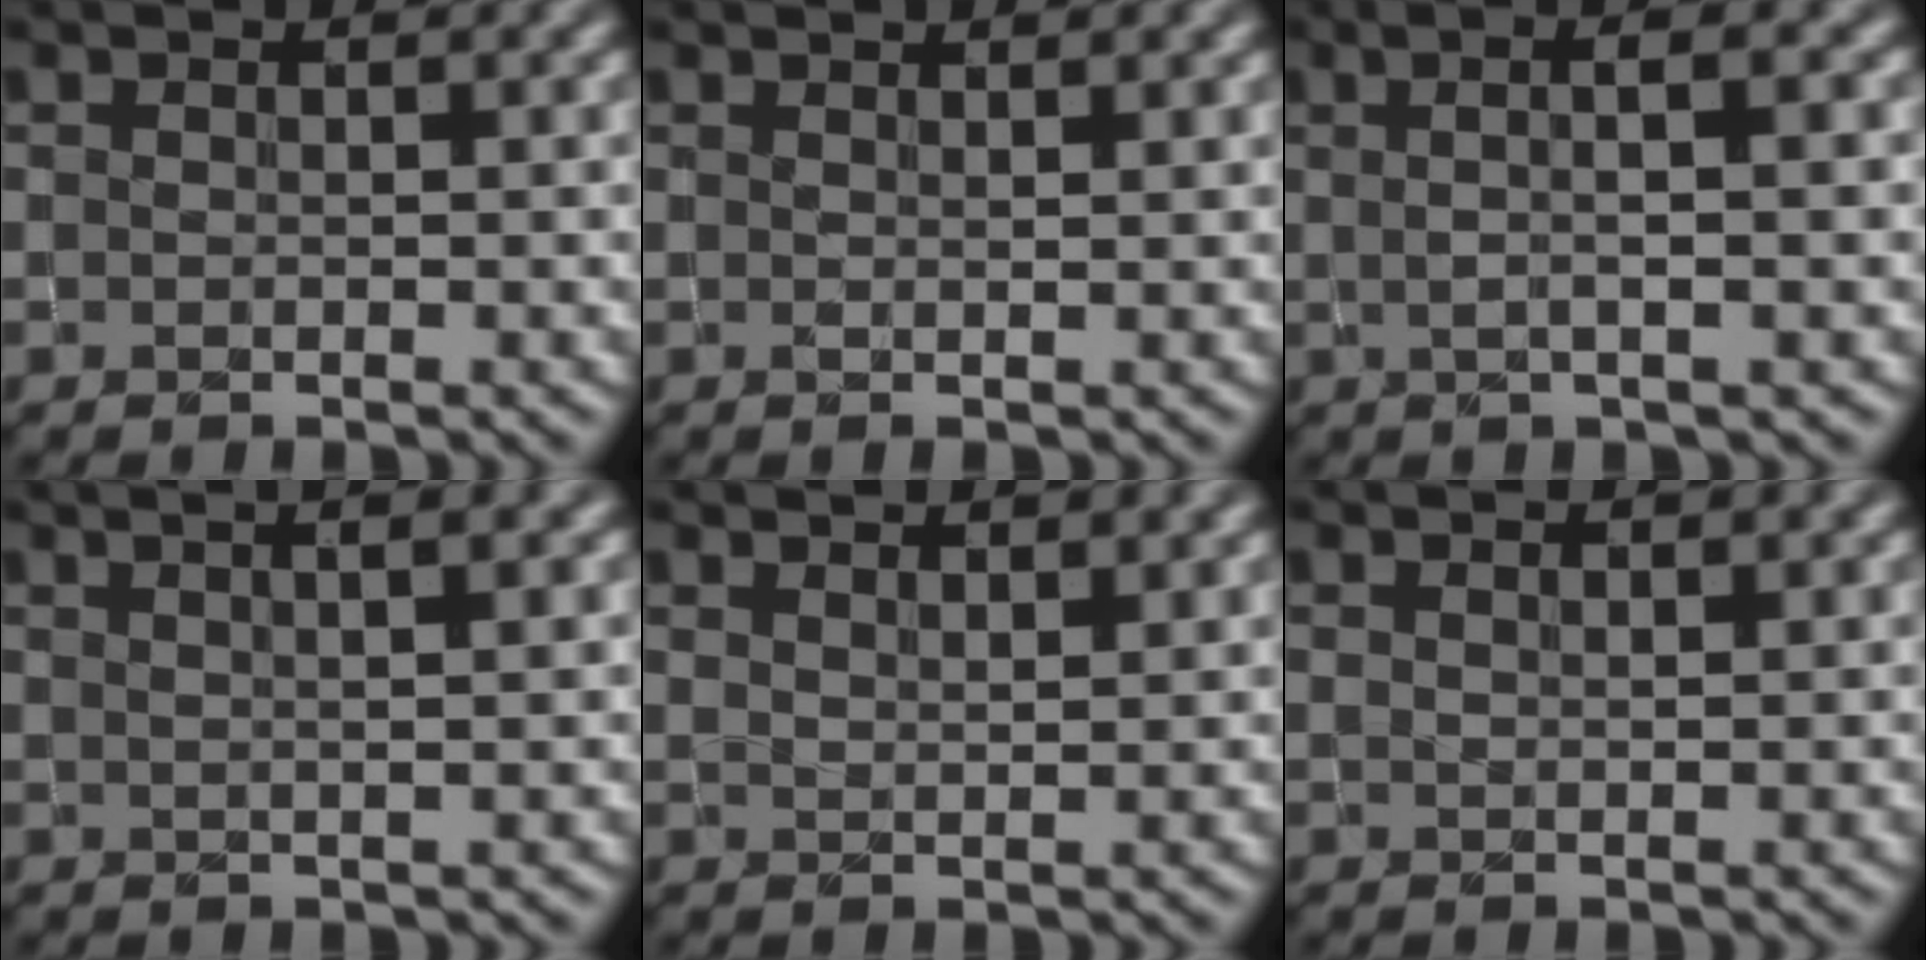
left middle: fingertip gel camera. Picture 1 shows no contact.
{"total": 1.8, "force": [1.3, 0.6, 1.1], "torque": [-0.008, -0.004, 0.003]}
{"total": 5.1, "force": [1.0, 1.4, 4.8], "torque": [-0.062, 0.008, -0.002]}
{"total": 5.6, "force": [2.9, 2.4, 4.1], "torque": [-0.020, 0.040, 0.006]}
{"total": 2.6, "force": [2.3, 0.7, 1.1], "torque": [0.004, 0.007, 0.014]}
{"total": 1.1, "force": [0.8, 0.3, 0.6], "torque": [-0.004, -0.003, 0.008]}